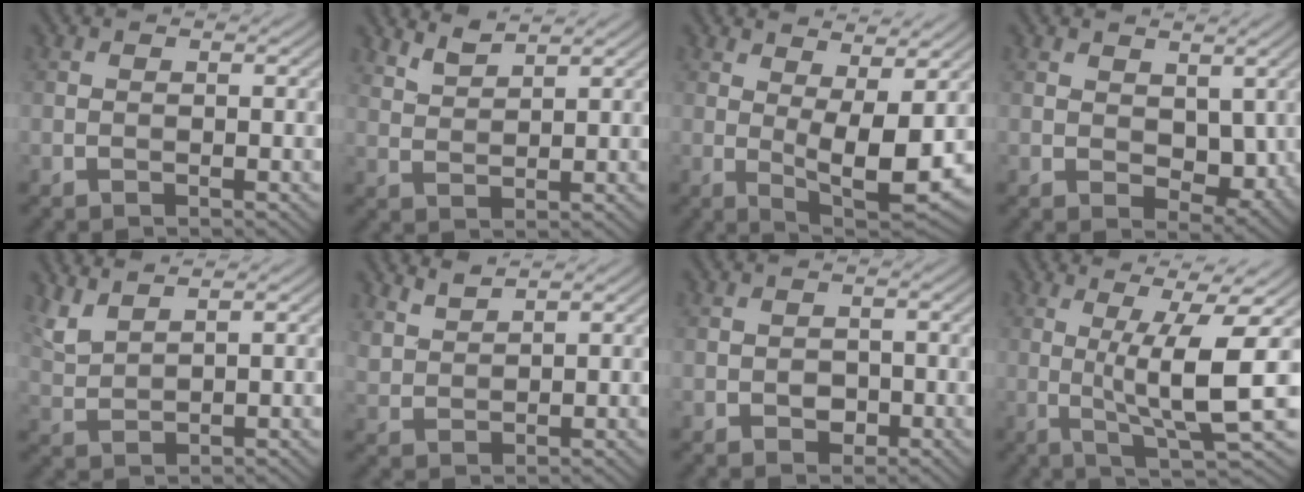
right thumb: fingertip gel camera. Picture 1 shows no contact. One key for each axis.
{"total": 3.4, "fx": 2.9, "fy": 0.6, "fz": 1.6, "tx": -0.030, "ty": 0.001, "tz": 0.064}
{"total": 8.0, "fx": 1.7, "fy": 2.6, "fz": 7.4, "tx": -0.124, "ty": -0.008, "tz": 0.033}
{"total": 4.9, "fx": 1.3, "fy": 3.2, "fz": 3.5, "tx": -0.067, "ty": -0.013, "tz": 0.027}
{"total": 4.0, "fx": 3.3, "fy": 0.8, "fz": 2.0, "tx": -0.058, "ty": 0.006, "tz": 0.075}
{"total": 3.4, "fx": 3.0, "fy": 0.7, "fz": 1.4, "tx": -0.035, "ty": 0.001, "tz": 0.072}
{"total": 1.8, "fx": -0.5, "fy": 1.5, "fz": 1.0, "tx": -0.018, "ty": -0.005, "tz": -0.010}
{"total": 9.4, "fx": 0.9, "fy": 1.2, "fz": 9.2, "tx": -0.161, "ty": 0.012, "tz": 0.019}